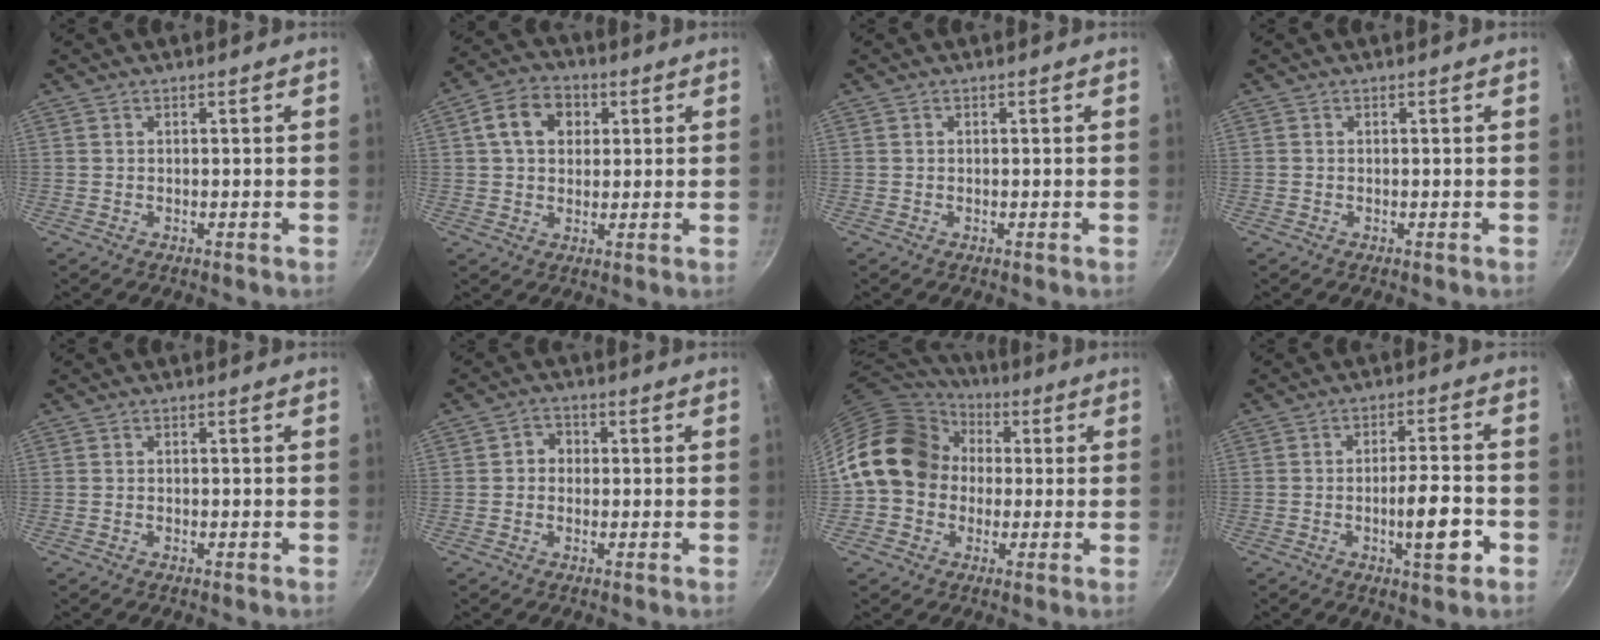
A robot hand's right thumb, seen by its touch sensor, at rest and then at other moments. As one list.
[{"total": 9.0, "force": [2.5, 6.9, 5.3], "torque": [-0.069, 0.012, 0.030]}, {"total": 0.0}, {"total": 0.0}, {"total": 0.6, "force": [-0.3, 0.3, 0.3], "torque": [-0.007, 0.002, -0.008]}, {"total": 3.0, "force": [0.0, 2.7, 1.4], "torque": [-0.005, 0.008, -0.008]}, {"total": 16.9, "force": [1.2, 14.3, 9.0], "torque": [-0.125, 0.044, 0.010]}, {"total": 9.0, "force": [-3.2, 2.4, 8.0], "torque": [-0.115, 0.022, -0.048]}]